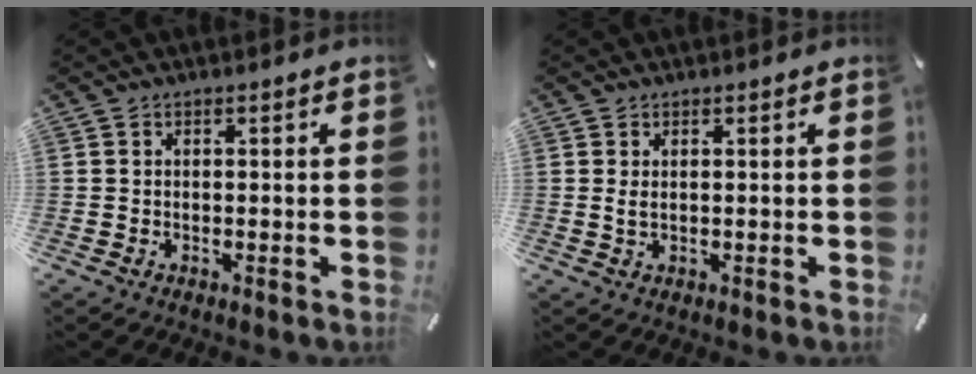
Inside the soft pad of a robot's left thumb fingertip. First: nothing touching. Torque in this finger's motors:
{"motor_torque": [-0.05, 0.06, -0.03, 0.03, 0.00]}